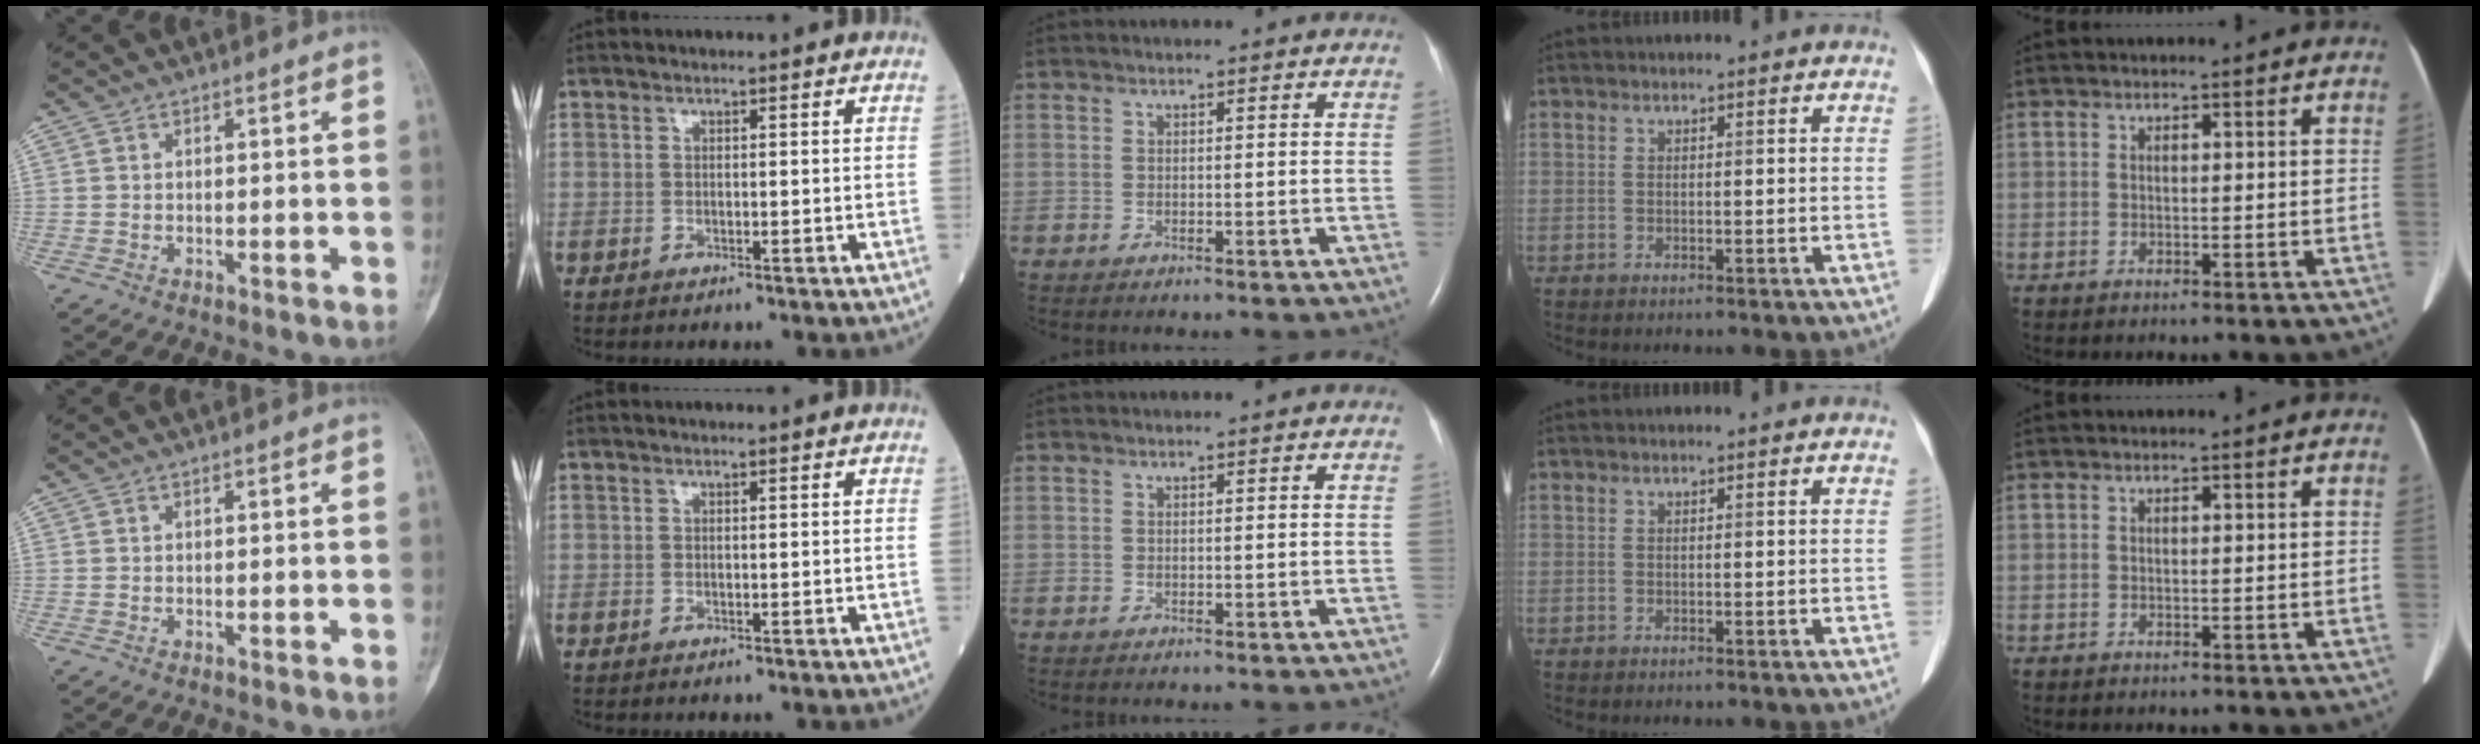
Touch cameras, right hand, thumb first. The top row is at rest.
{}